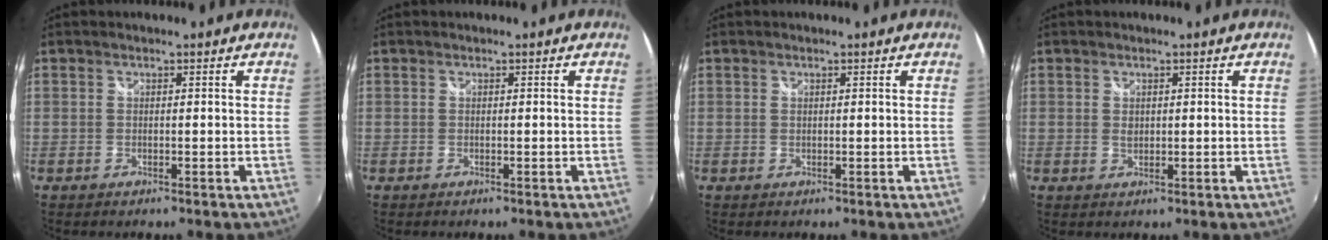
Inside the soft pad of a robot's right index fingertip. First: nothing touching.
{"total": 0.0}
{"total": 0.0}
{"total": 1.4, "force": [0.3, 1.1, 0.8], "torque": [-0.012, 0.000, 0.005]}